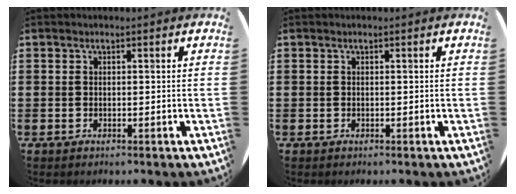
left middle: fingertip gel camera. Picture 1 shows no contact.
{"total": 0.0}